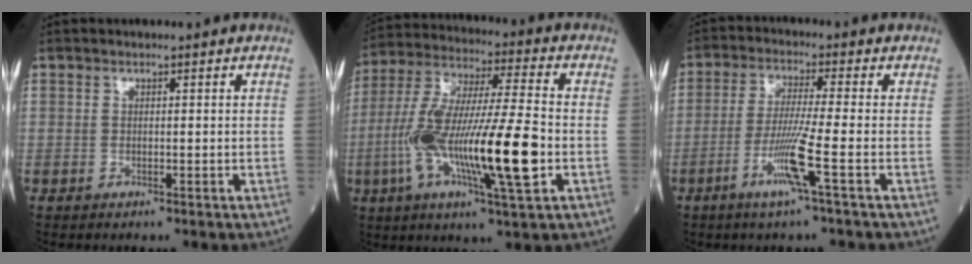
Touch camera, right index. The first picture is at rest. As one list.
[{"total": 18.9, "force": [-4.5, 1.5, 18.3], "torque": [-0.362, -0.011, -0.083]}, {"total": 7.4, "force": [-3.1, -1.4, 6.6], "torque": [-0.132, -0.016, -0.067]}]